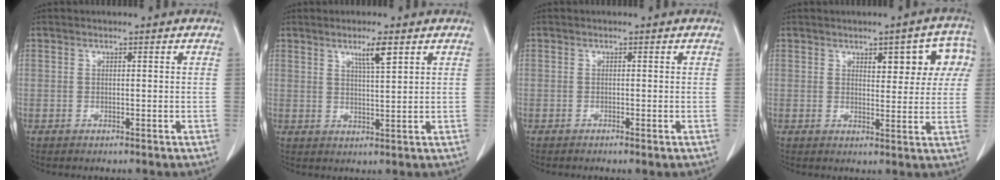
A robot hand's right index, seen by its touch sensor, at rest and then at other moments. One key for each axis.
{"total": 3.9, "fx": 2.3, "fy": 0.1, "fz": 3.2, "tx": -0.057, "ty": -0.004, "tz": 0.040}
{"total": 0.5, "fx": -0.2, "fy": 0.0, "fz": 0.5, "tx": -0.009, "ty": 0.000, "tz": 0.000}
{"total": 8.2, "fx": 3.1, "fy": 3.2, "fz": 6.9, "tx": -0.070, "ty": 0.021, "tz": 0.036}